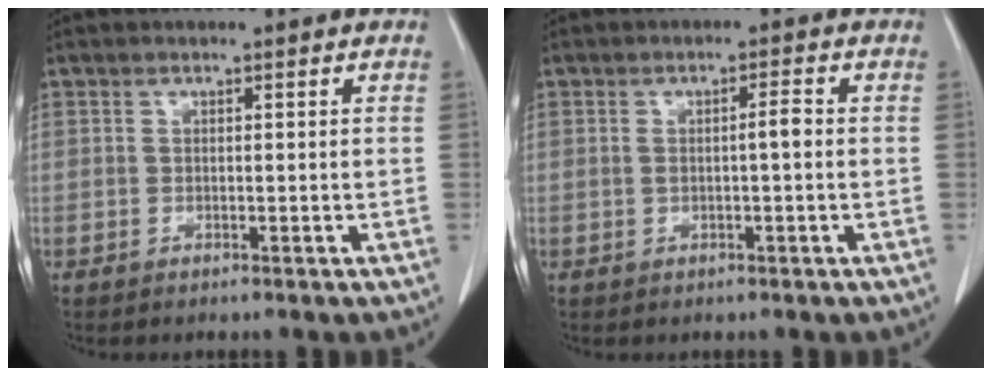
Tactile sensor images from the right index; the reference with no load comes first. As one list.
[{"total": 2.4, "force": [-0.2, 0.2, 2.4], "torque": [-0.042, 0.005, -0.002]}]